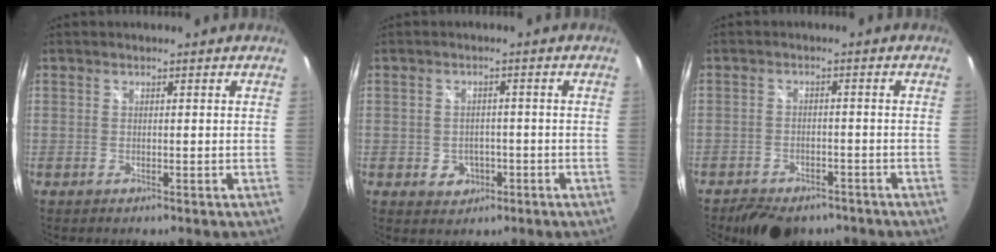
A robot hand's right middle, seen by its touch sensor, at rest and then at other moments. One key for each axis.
{"total": 4.1, "fx": -1.5, "fy": 3.5, "fz": 1.4, "tx": -0.035, "ty": 0.004, "tz": -0.012}
{"total": 9.5, "fx": -7.4, "fy": 4.5, "fz": 3.9, "tx": -0.086, "ty": -0.003, "tz": -0.106}